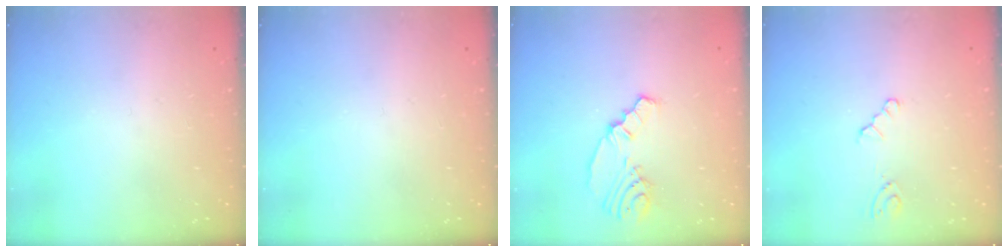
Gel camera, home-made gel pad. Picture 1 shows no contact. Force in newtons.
{"total": 0.0}
{"total": 6.7, "press": 5.6, "slide": 3.6}
{"total": 2.1, "press": 2.1, "slide": 0.3}